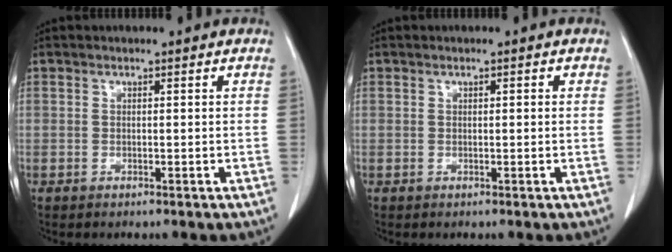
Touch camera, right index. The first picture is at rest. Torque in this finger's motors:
{"motor_torque": [-0.17, 0.09, 0.01, -0.01]}